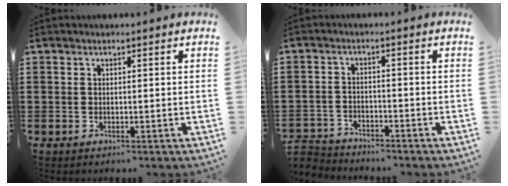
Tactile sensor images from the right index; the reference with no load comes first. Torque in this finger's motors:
{"motor_torque": [-0.96, 1.18, -1.05, -0.21]}